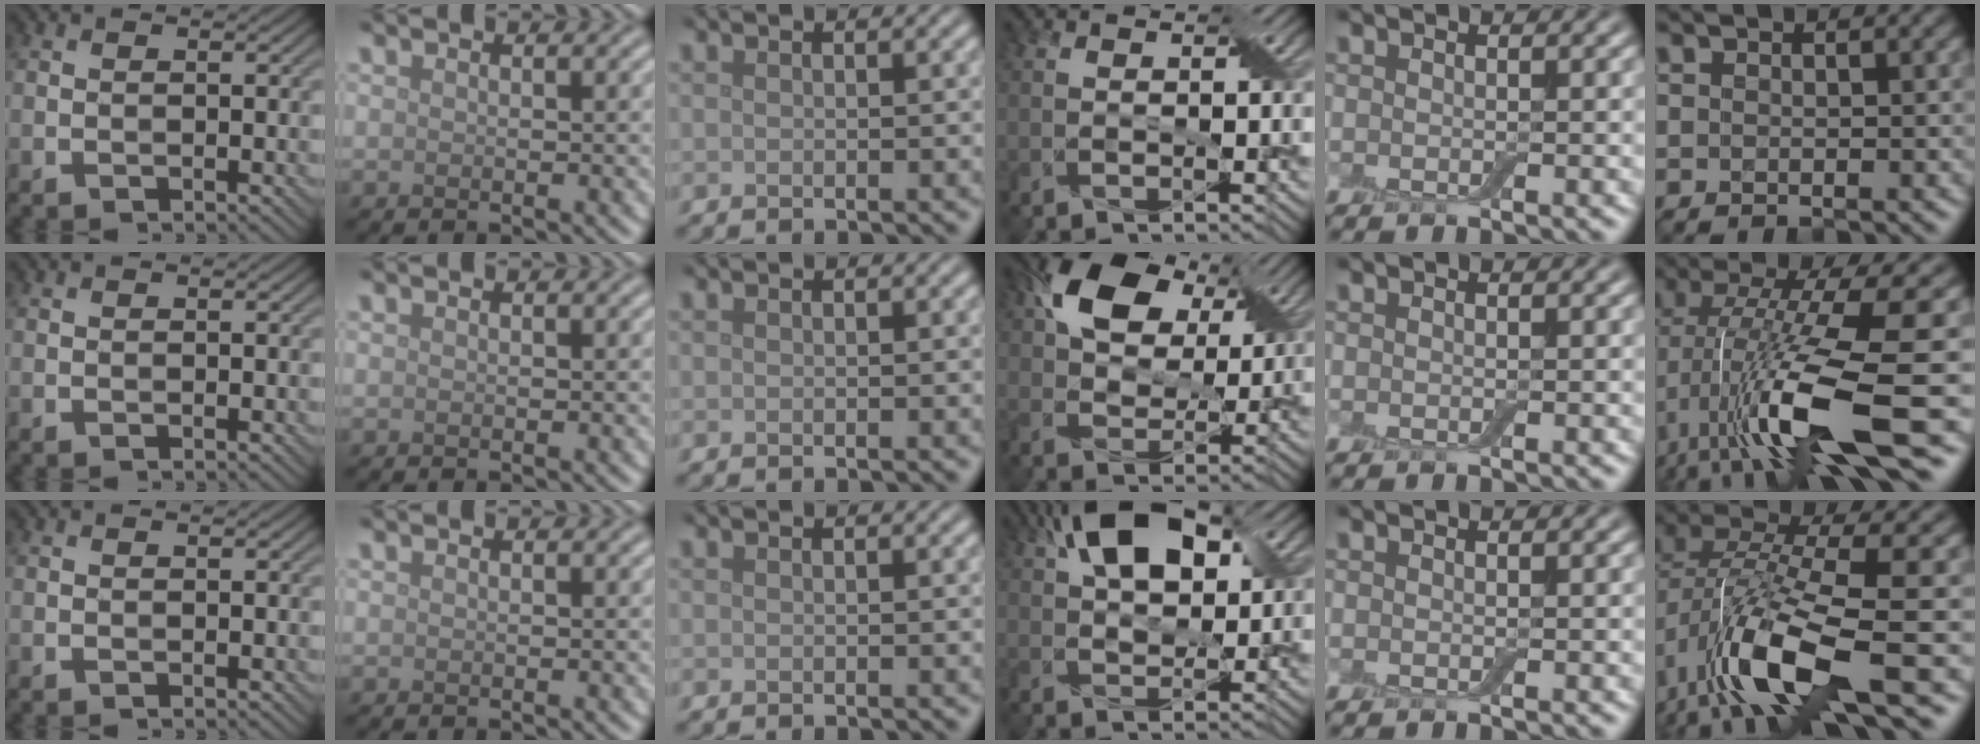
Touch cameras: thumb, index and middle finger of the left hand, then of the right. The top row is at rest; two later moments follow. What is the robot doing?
{"motion": "close", "object": "airpods case & airpods"}